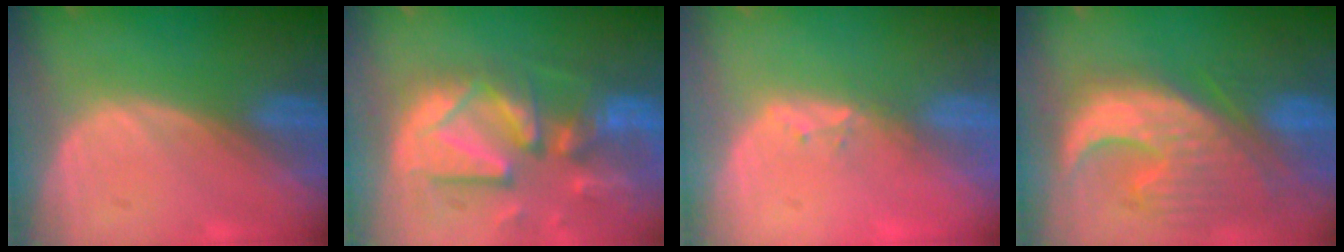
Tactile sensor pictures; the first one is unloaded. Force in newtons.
{"total": 13.3, "press": 11.4, "slide": 6.7}
{"total": 1.7, "press": 1.5, "slide": 0.9}
{"total": 12.9, "press": 11.2, "slide": 6.4}